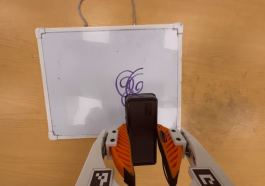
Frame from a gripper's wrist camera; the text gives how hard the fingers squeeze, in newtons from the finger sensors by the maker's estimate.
{"total": 6.7, "left": 6.1, "right": 7.4}